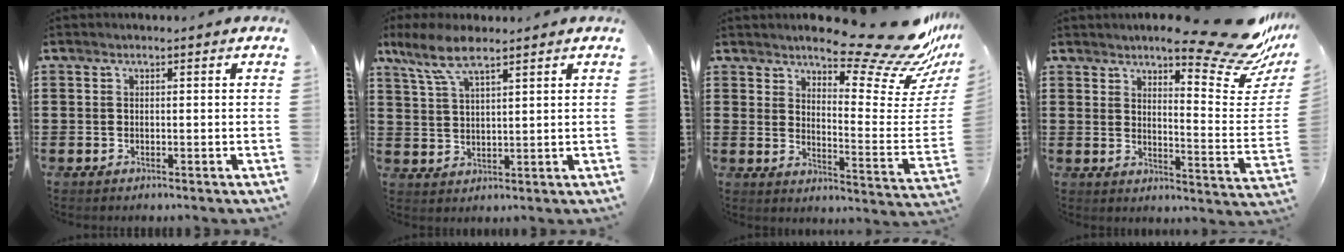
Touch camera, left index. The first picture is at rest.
{"total": 6.8, "force": [4.9, 1.5, 4.4], "torque": [-0.107, -0.008, 0.088]}
{"total": 14.8, "force": [11.9, 2.5, 8.4], "torque": [-0.122, -0.095, 0.192]}
{"total": 13.1, "force": [10.7, 1.3, 7.4], "torque": [-0.105, -0.081, 0.174]}